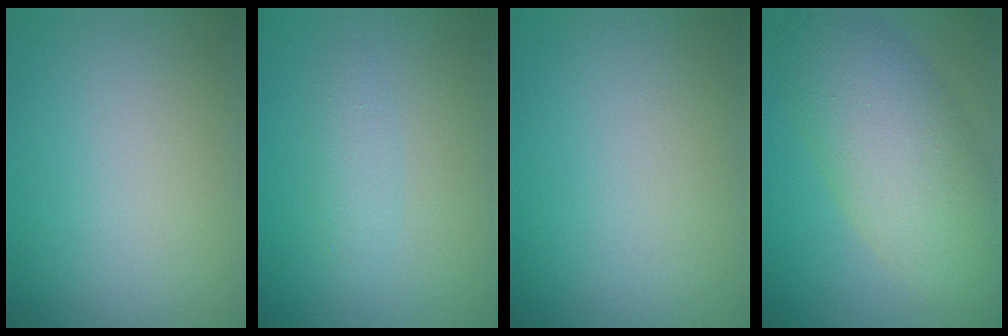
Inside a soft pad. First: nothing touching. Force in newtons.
{"total": 1.6, "press": 1.6, "slide": 0.1}
{"total": 0.0}
{"total": 9.4, "press": 9.4, "slide": 0.4}